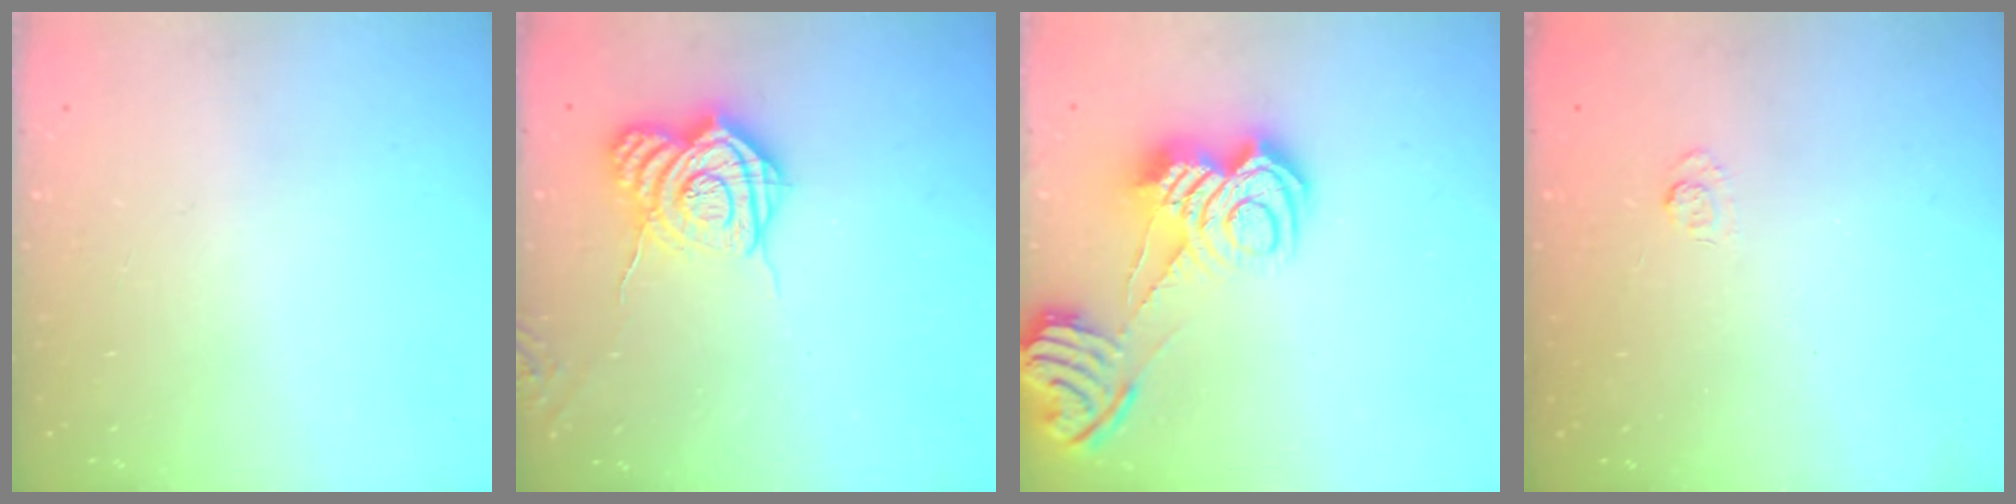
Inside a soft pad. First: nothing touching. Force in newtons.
{"total": 11.4, "press": 11.3, "slide": 1.0}
{"total": 16.2, "press": 16.1, "slide": 1.2}
{"total": 2.6, "press": 2.2, "slide": 1.4}